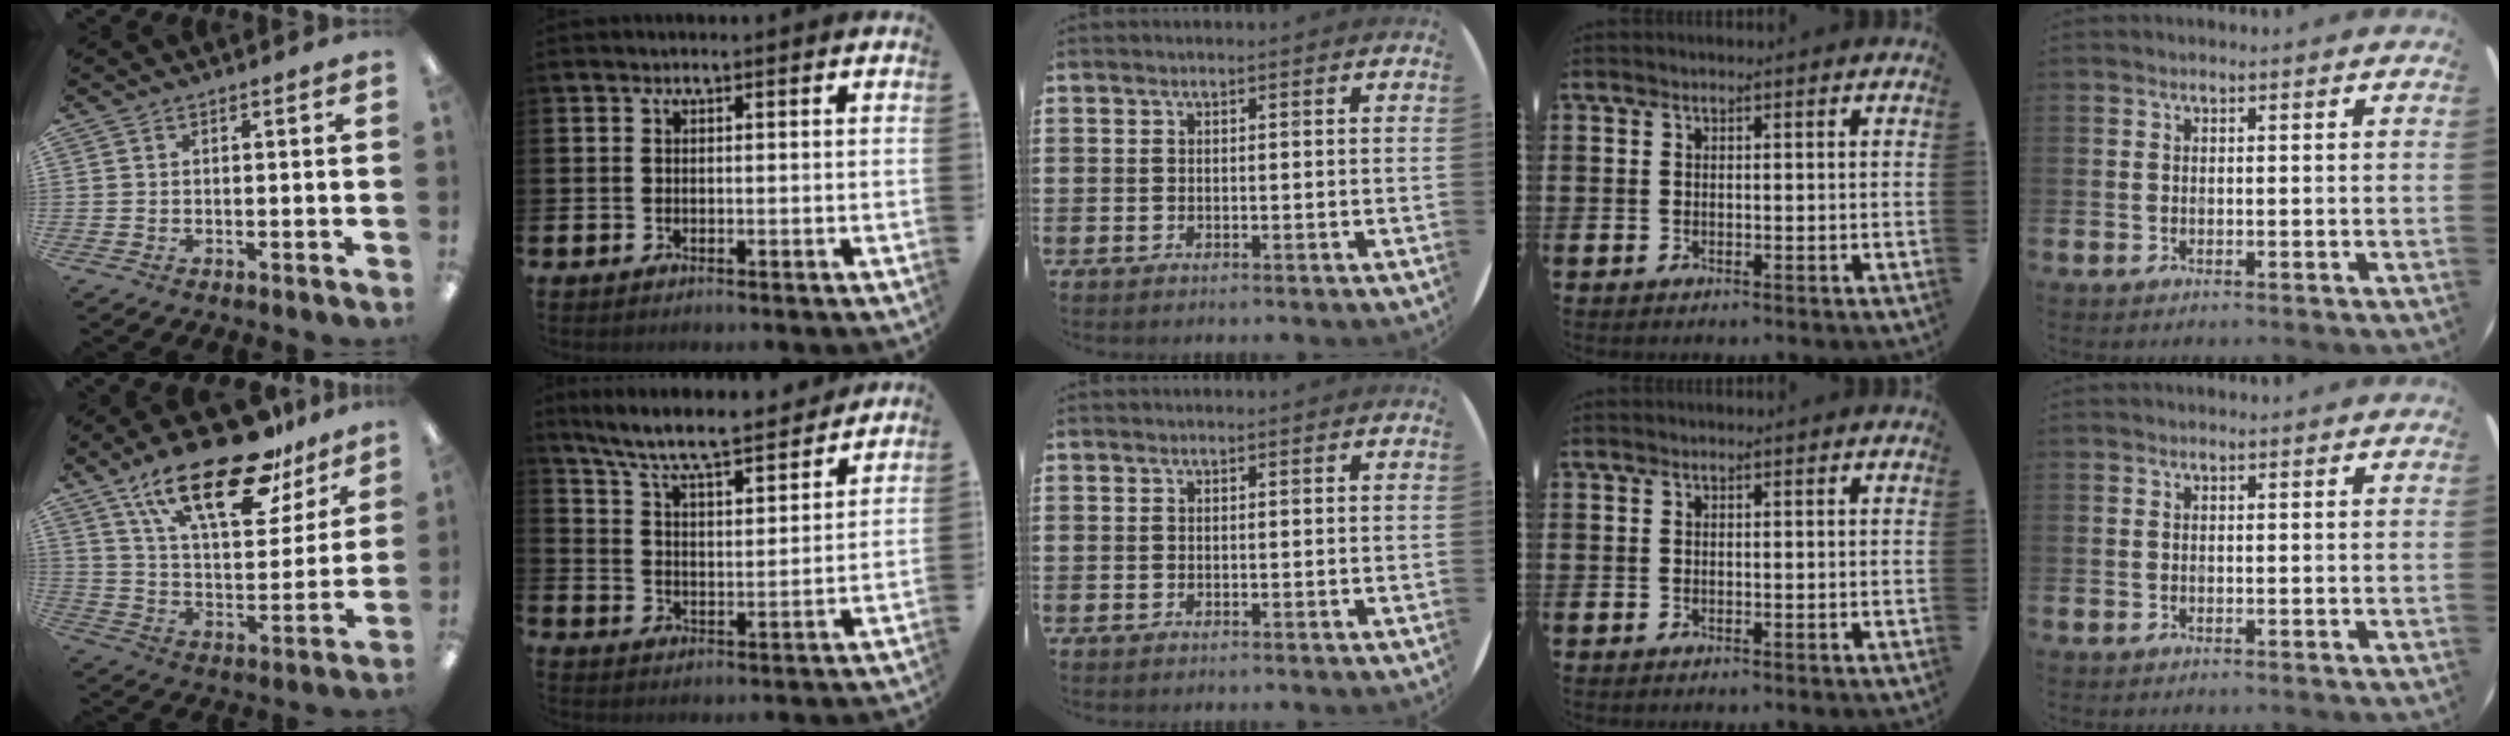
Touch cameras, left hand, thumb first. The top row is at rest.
{"thumb": {"total": 24.8, "force": [16.6, 9.9, 15.6], "torque": [-0.252, -0.091, 0.282]}, "index": {"total": 8.2, "force": [7.7, 0.8, 2.9], "torque": [-0.084, -0.058, 0.130]}}